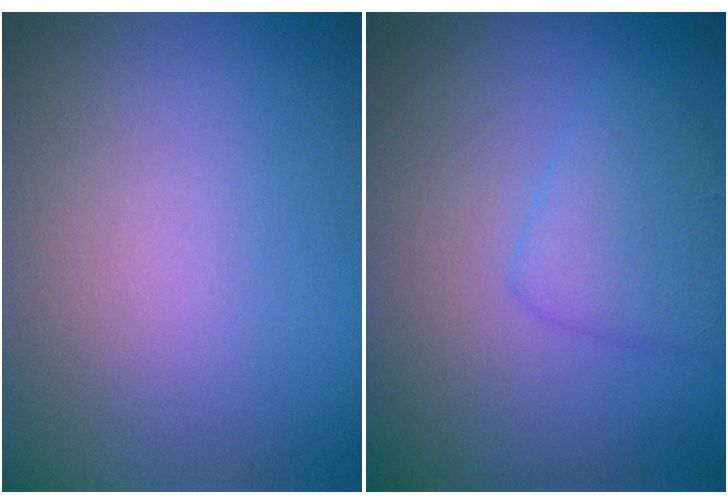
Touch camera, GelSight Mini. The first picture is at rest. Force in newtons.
{"total": 2.5, "press": 2.5, "slide": 0.1}